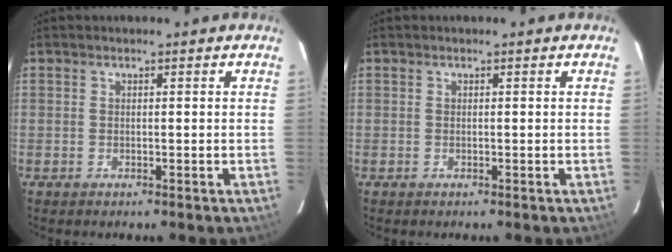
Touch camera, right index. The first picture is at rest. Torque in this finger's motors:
{"motor_torque": [0.00, 0.00, 0.00, 0.00]}